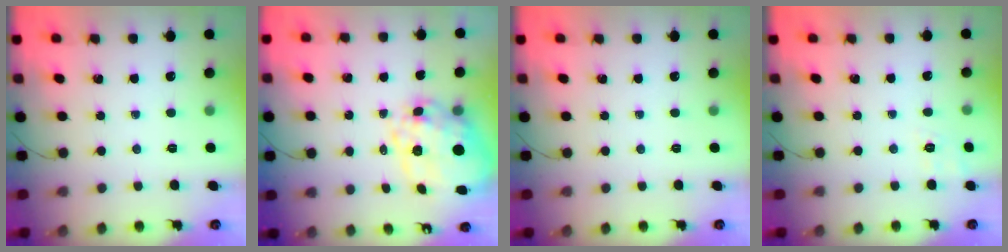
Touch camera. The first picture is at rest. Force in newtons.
{"total": 17.4, "press": 16.9, "slide": 4.0}
{"total": 0.0}
{"total": 2.5, "press": 1.6, "slide": 1.9}